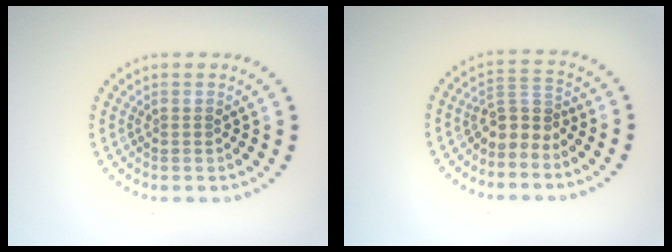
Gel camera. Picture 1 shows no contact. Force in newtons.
{"total": 2.6, "press": 1.8, "slide": 1.8}